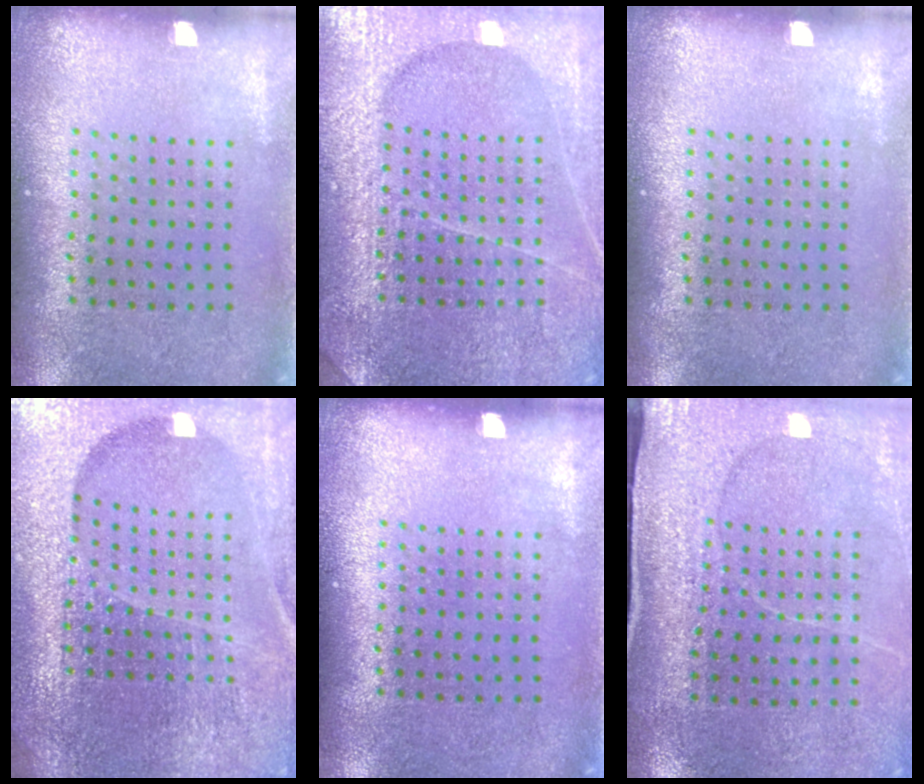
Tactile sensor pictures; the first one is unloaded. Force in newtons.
{"total": 4.1, "press": 4.1, "slide": 0.5}
{"total": 0.0}
{"total": 6.4, "press": 5.5, "slide": 3.1}
{"total": 0.0}
{"total": 3.0, "press": 3.0, "slide": 0.2}